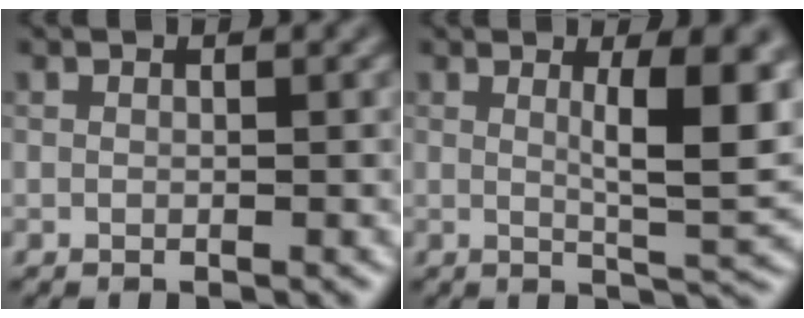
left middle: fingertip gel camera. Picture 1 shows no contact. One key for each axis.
{"total": 6.9, "fx": 1.5, "fy": 1.5, "fz": 6.5, "tx": -0.090, "ty": -0.009, "tz": 0.027}